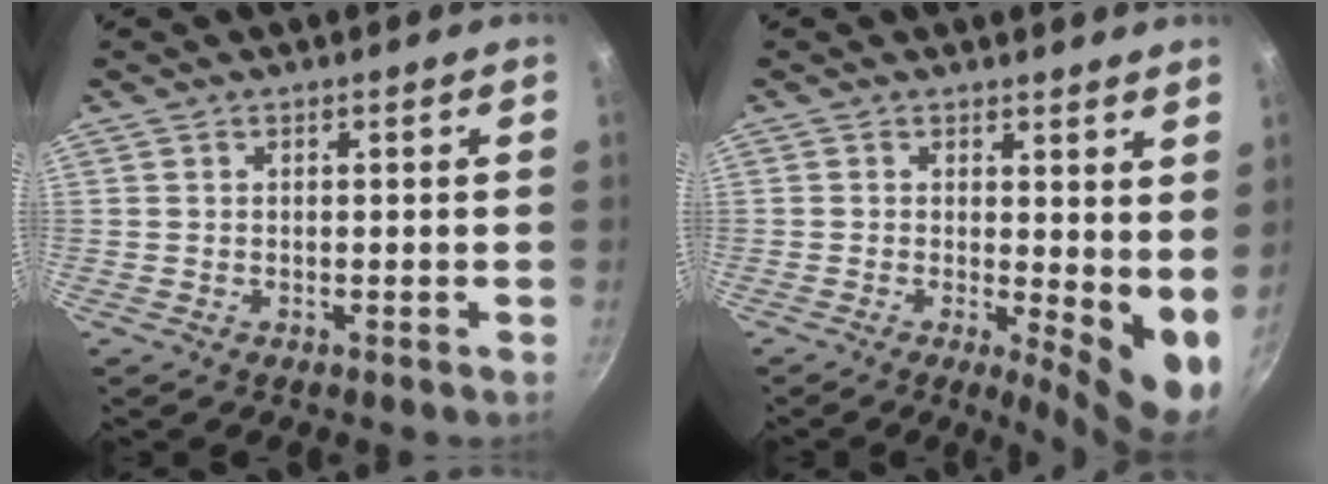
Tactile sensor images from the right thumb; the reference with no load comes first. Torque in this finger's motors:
{"motor_torque": [-0.45, 0.98, -0.11, 0.19, 0.01]}